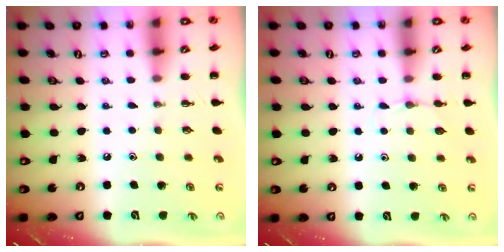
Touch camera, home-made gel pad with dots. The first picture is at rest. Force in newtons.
{"total": 3.7, "press": 3.5, "slide": 1.3}